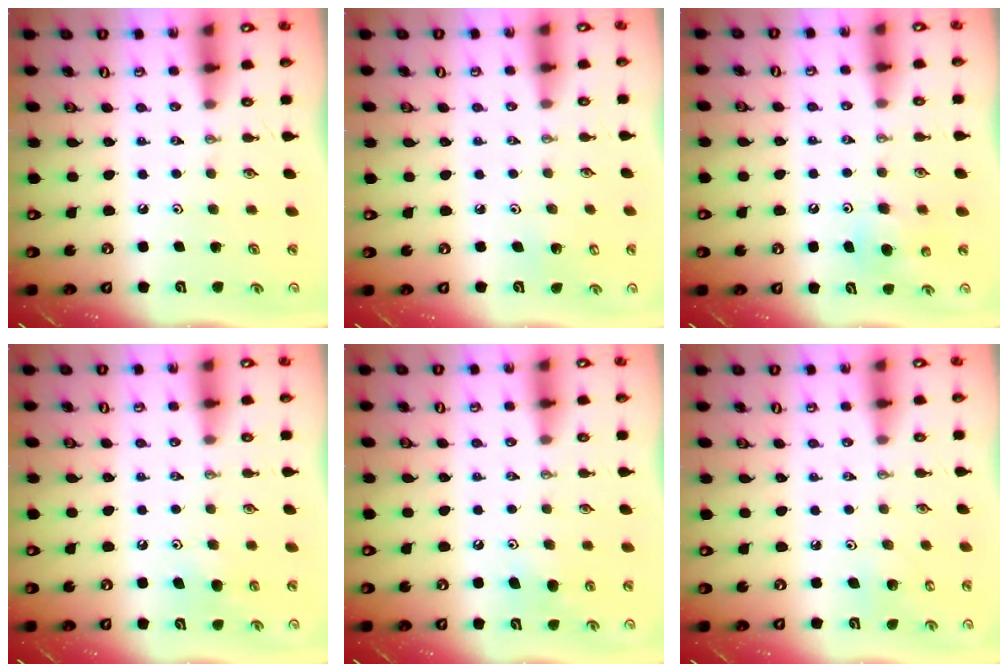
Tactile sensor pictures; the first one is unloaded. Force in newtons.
{"total": 3.3, "press": 3.3, "slide": 0.3}
{"total": 5.2, "press": 5.1, "slide": 0.9}
{"total": 6.4, "press": 6.4, "slide": 0.4}
{"total": 6.7, "press": 6.7, "slide": 0.9}
{"total": 5.3, "press": 5.3, "slide": 0.5}